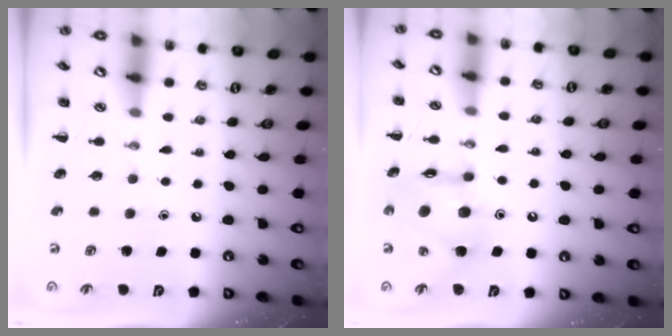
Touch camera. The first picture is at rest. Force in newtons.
{"total": 13.5, "press": 13.2, "slide": 3.0}